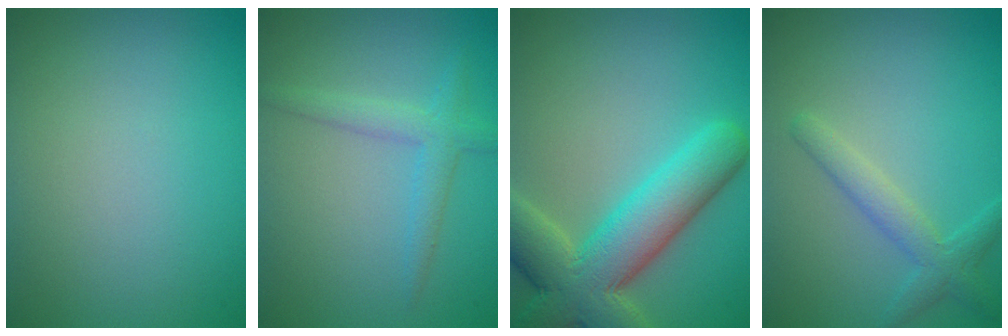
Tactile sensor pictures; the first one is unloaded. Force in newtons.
{"total": 2.3, "press": 2.3, "slide": 0.2}
{"total": 8.8, "press": 8.8, "slide": 0.8}
{"total": 2.5, "press": 2.5, "slide": 0.2}